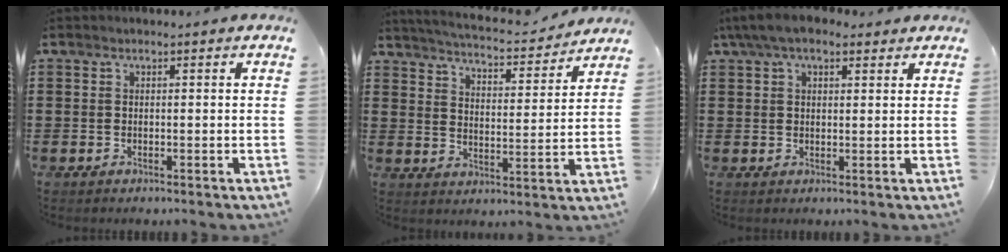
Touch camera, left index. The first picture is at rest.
{"total": 4.3, "force": [4.2, -0.3, 1.0], "torque": [-0.044, -0.036, 0.066]}
{"total": 5.5, "force": [3.7, 2.1, 3.5], "torque": [-0.076, 0.004, 0.068]}